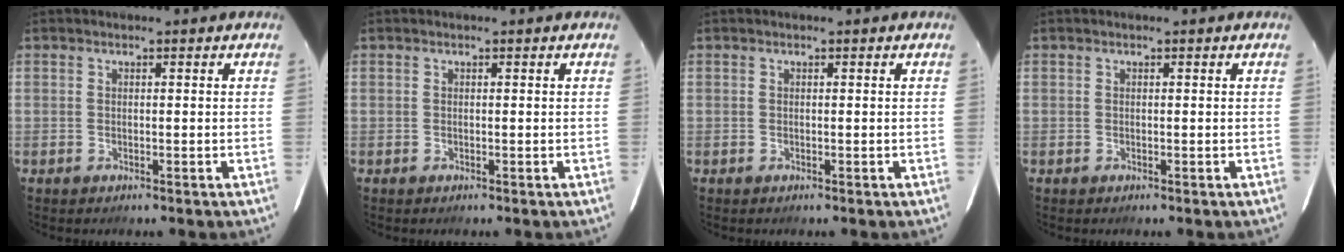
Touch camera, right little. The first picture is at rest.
{"total": 0.0}
{"total": 0.0}
{"total": 0.0}